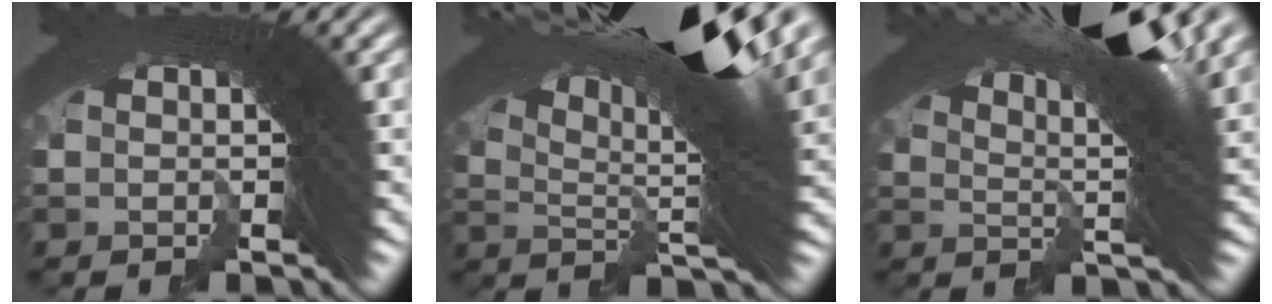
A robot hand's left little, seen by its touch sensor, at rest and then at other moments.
{"total": 18.3, "force": [8.1, 5.4, 15.5], "torque": [-0.207, 0.038, 0.107]}
{"total": 13.9, "force": [6.6, 3.5, 11.6], "torque": [-0.139, 0.045, 0.082]}